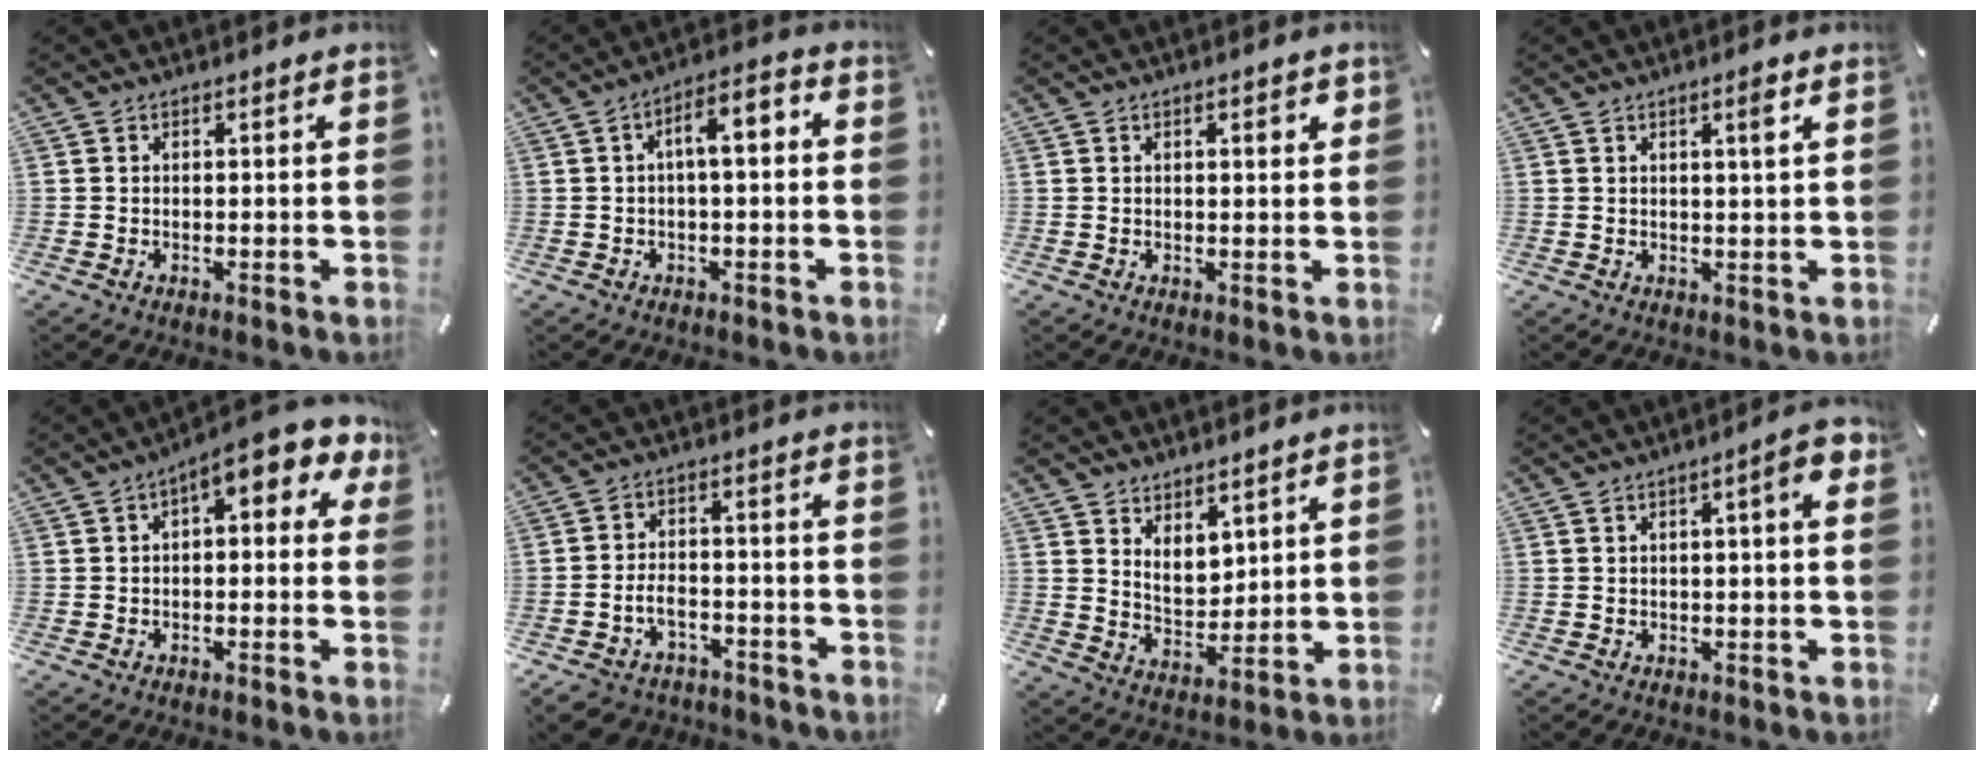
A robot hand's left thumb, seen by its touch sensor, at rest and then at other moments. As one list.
[{"total": 6.3, "force": [0.0, 2.7, 5.7], "torque": [-0.090, 0.009, -0.008]}, {"total": 2.4, "force": [0.9, 0.6, 2.1], "torque": [-0.026, -0.003, 0.009]}, {"total": 3.1, "force": [1.3, 0.1, 2.8], "torque": [-0.049, -0.004, 0.017]}, {"total": 7.4, "force": [2.9, 2.8, 6.2], "torque": [-0.101, -0.020, 0.046]}, {"total": 6.9, "force": [-3.6, 4.8, 3.4], "torque": [-0.072, 0.016, -0.067]}, {"total": 6.1, "force": [4.8, 3.6, 1.1], "torque": [-0.027, -0.027, 0.089]}, {"total": 6.1, "force": [1.5, 1.0, 5.8], "torque": [-0.084, -0.007, 0.020]}]